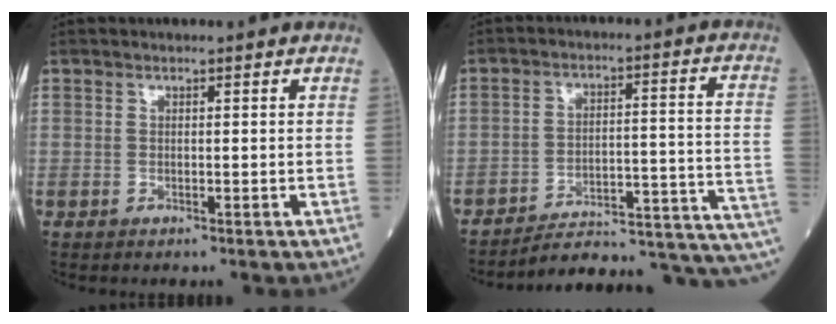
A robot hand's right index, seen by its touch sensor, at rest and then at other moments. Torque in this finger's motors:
{"motor_torque": [-0.72, -0.89, 0.00, 0.04]}